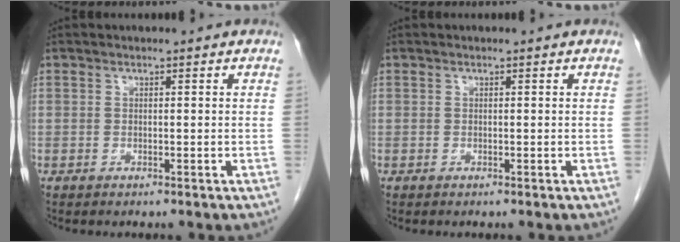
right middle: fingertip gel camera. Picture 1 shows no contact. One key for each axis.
{"total": 0.0}